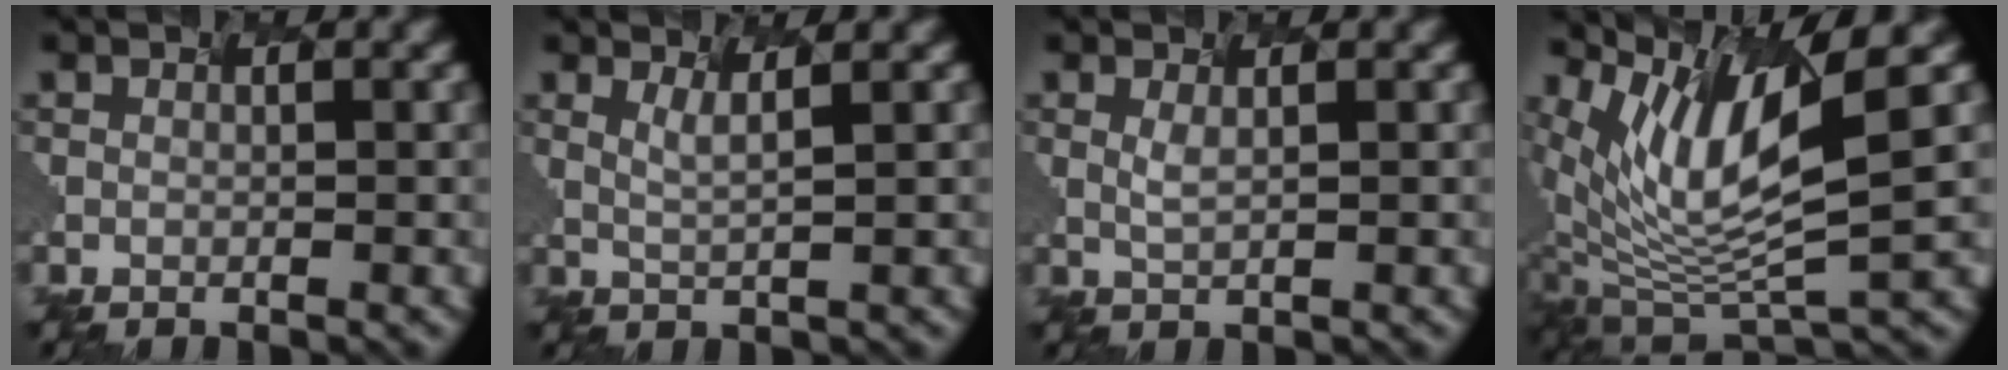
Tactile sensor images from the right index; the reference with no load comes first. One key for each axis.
{"total": 1.3, "fx": 0.6, "fy": -0.1, "fz": 1.2, "tx": -0.027, "ty": -0.005, "tz": 0.019}
{"total": 0.6, "fx": 0.0, "fy": 0.0, "fz": 0.6, "tx": -0.018, "ty": -0.002, "tz": 0.006}
{"total": 8.8, "fx": 3.4, "fy": 2.0, "fz": 7.9, "tx": -0.166, "ty": -0.005, "tz": 0.074}